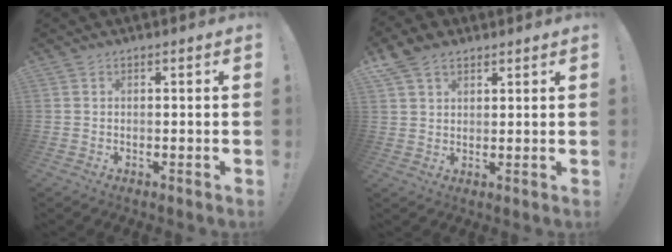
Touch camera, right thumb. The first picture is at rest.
{"total": 6.8, "force": [4.3, 4.2, 3.1], "torque": [-0.058, -0.009, 0.086]}